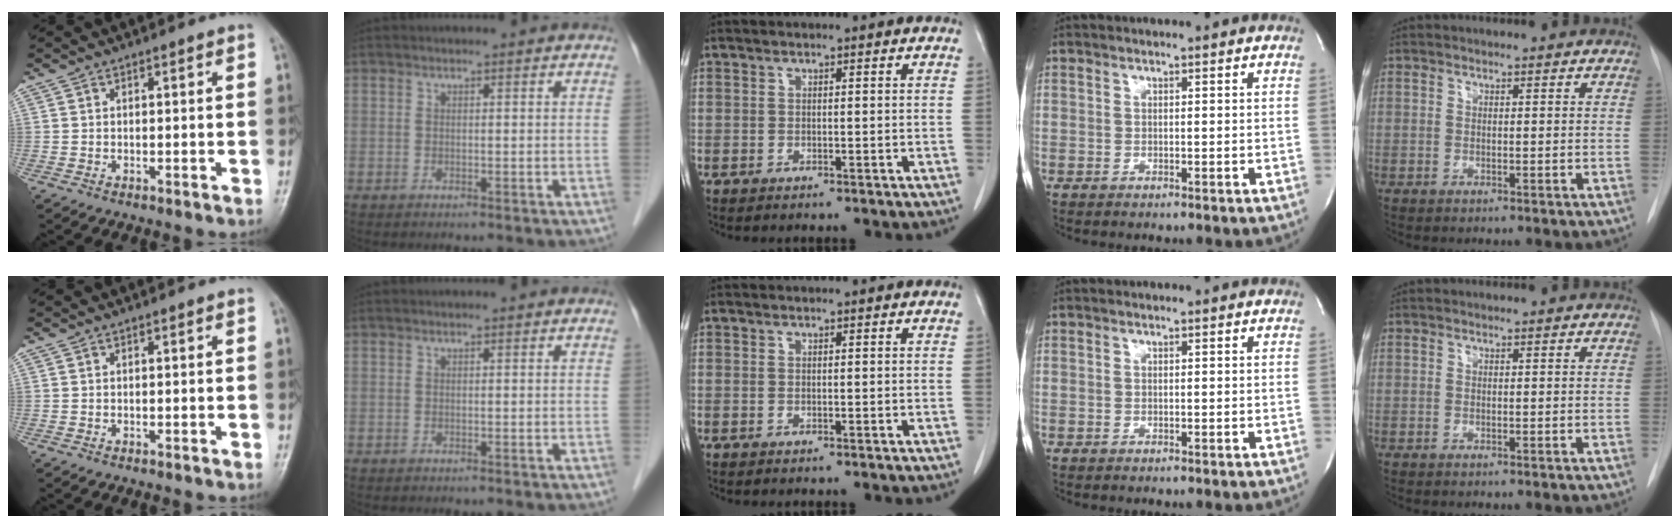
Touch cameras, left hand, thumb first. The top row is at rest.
{}